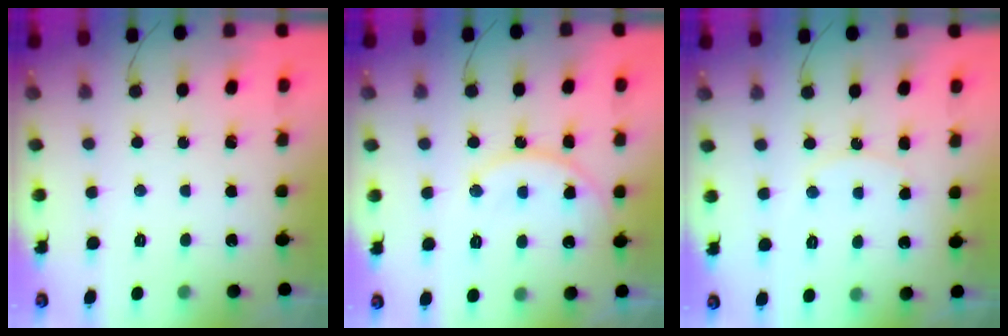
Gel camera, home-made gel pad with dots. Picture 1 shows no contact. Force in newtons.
{"total": 13.5, "press": 13.4, "slide": 1.2}
{"total": 9.1, "press": 9.1, "slide": 0.6}